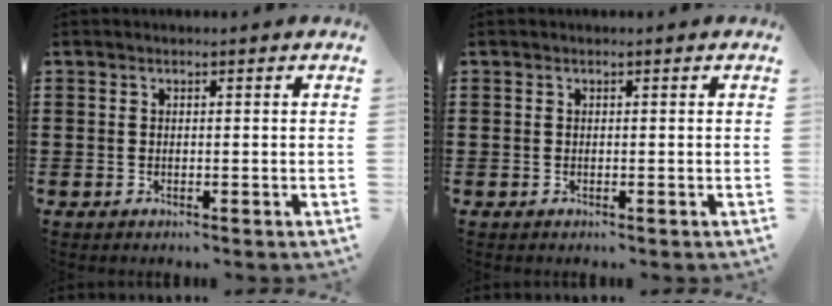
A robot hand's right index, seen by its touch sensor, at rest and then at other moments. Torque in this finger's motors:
{"motor_torque": [0.00, 0.00, 0.00, -0.01]}